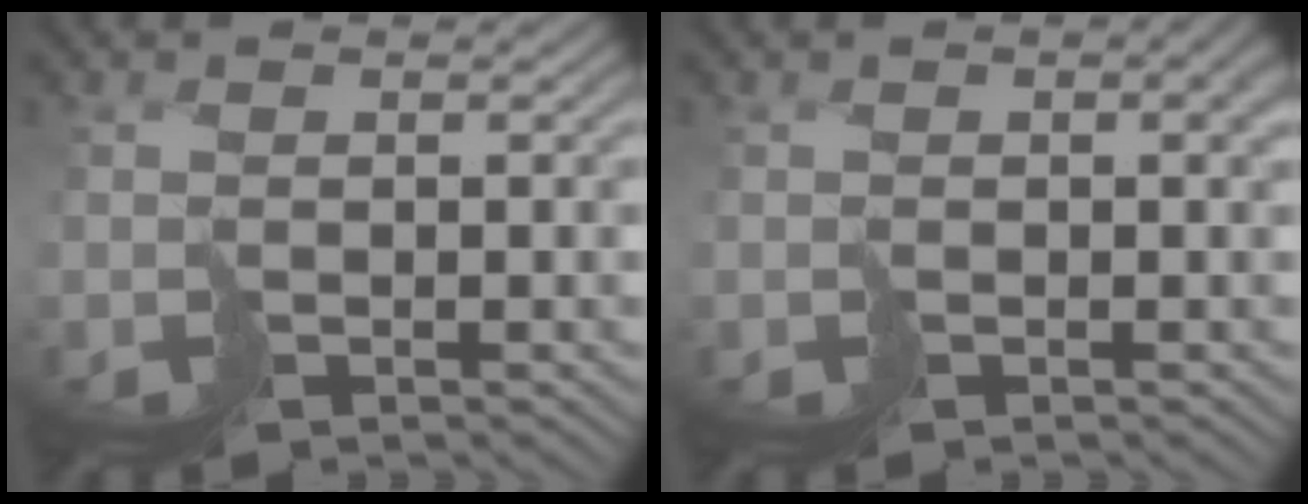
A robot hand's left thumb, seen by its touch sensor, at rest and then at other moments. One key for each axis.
{"total": 3.5, "fx": 0.6, "fy": 2.1, "fz": 2.7, "tx": -0.045, "ty": -0.009, "tz": 0.018}